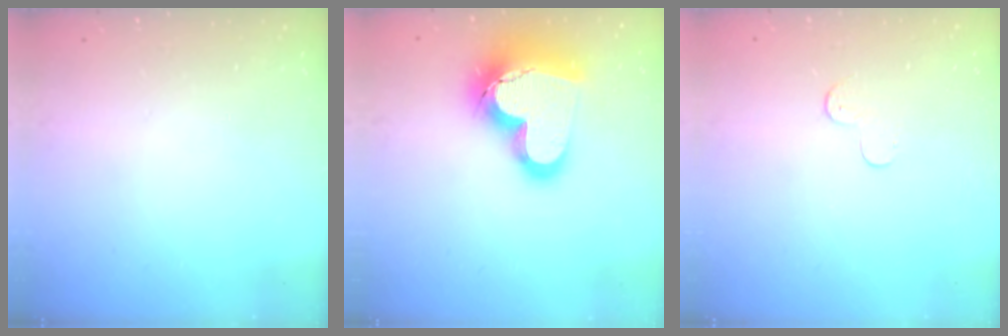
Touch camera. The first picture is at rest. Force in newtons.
{"total": 21.8, "press": 21.7, "slide": 1.8}
{"total": 3.9, "press": 3.9, "slide": 0.4}